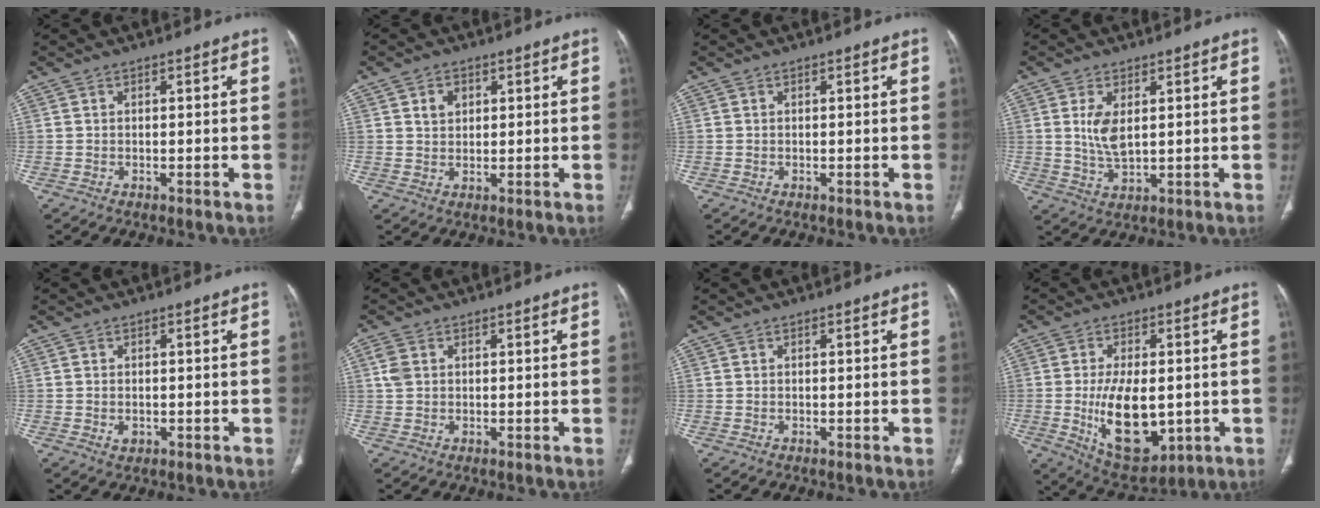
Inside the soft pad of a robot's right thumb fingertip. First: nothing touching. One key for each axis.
{"total": 3.5, "fx": 1.3, "fy": 2.6, "fz": 1.8, "tx": -0.017, "ty": -0.006, "tz": 0.026}
{"total": 0.0}
{"total": 5.5, "fx": 1.3, "fy": 2.6, "fz": 4.7, "tx": -0.094, "ty": -0.013, "tz": 0.034}
{"total": 1.7, "fx": -0.3, "fy": 1.3, "fz": 1.0, "tx": -0.015, "ty": 0.000, "tz": 0.000}
{"total": 2.8, "fx": 0.7, "fy": 2.1, "fz": 1.7, "tx": -0.042, "ty": 0.005, "tz": 0.017}
{"total": 0.0}
{"total": 14.6, "fx": -2.0, "fy": 7.6, "fz": 12.3, "tx": -0.191, "ty": -0.014, "tz": -0.011}